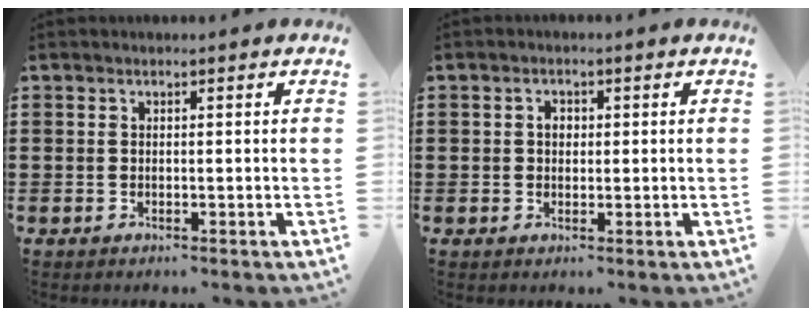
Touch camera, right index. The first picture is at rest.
{"total": 1.7, "force": [0.2, 1.3, 1.1], "torque": [-0.024, 0.009, 0.003]}